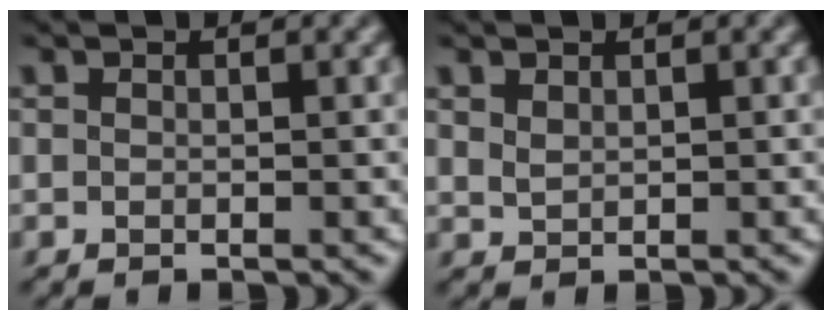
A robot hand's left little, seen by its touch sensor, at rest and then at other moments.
{"total": 0.8, "force": [0.6, 0.4, 0.3], "torque": [-0.012, 0.000, 0.016]}